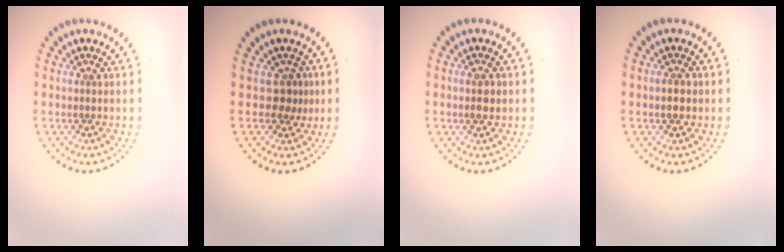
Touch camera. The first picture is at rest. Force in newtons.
{"total": 1.8, "press": 1.3, "slide": 1.2}
{"total": 1.5, "press": 1.4, "slide": 0.5}
{"total": 1.4, "press": 1.4, "slide": 0.2}